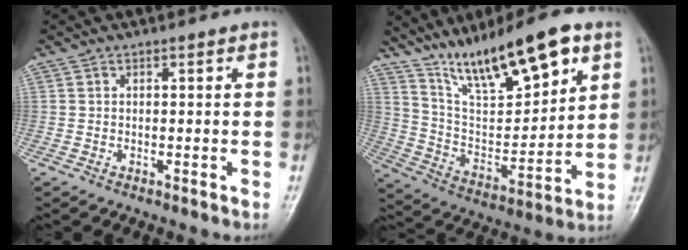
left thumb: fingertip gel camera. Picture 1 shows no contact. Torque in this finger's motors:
{"motor_torque": [0.62, 0.62, 1.44, -1.32, 0.22]}